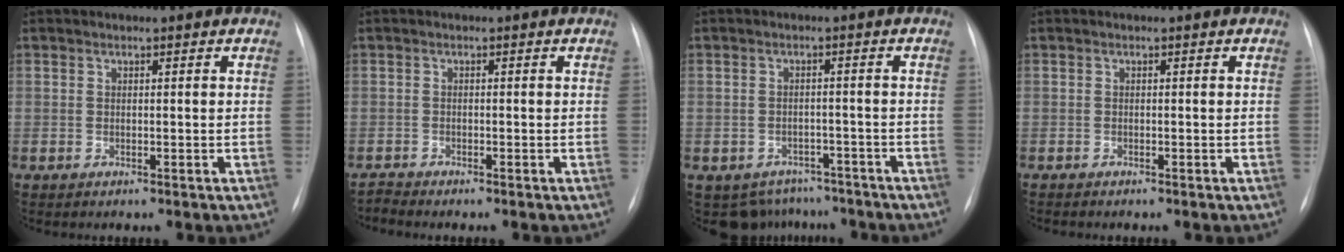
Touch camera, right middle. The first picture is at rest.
{"total": 1.3, "force": [-1.1, -0.6, -0.3], "torque": [0.000, -0.012, -0.021]}
{"total": 7.5, "force": [-6.1, 4.3, 0.2], "torque": [0.000, 0.017, -0.073]}
{"total": 0.6, "force": [-0.5, -0.2, 0.2], "torque": [-0.008, -0.003, -0.010]}